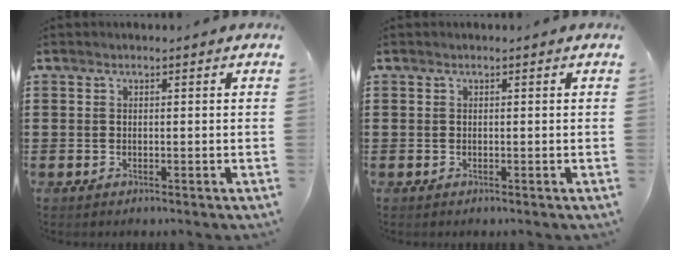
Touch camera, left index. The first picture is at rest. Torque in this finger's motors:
{"motor_torque": [-0.08, -0.07, 0.00, -0.01]}